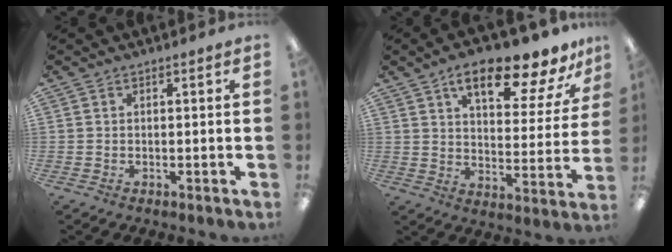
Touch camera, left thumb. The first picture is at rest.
{"total": 15.5, "force": [11.0, 4.8, 9.8], "torque": [-0.139, -0.063, 0.179]}